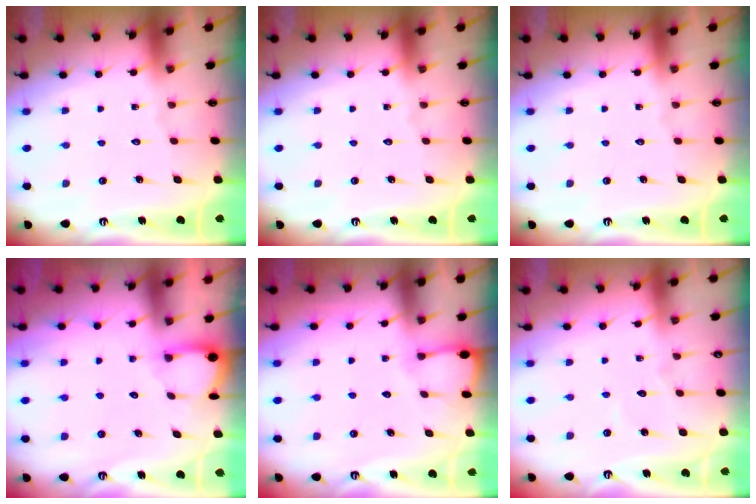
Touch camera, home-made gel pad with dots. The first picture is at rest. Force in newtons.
{"total": 0.0}
{"total": 0.0}
{"total": 2.8, "press": 2.8, "slide": 0.3}
{"total": 2.8, "press": 2.8, "slide": 0.4}
{"total": 3.5, "press": 3.5, "slide": 0.2}